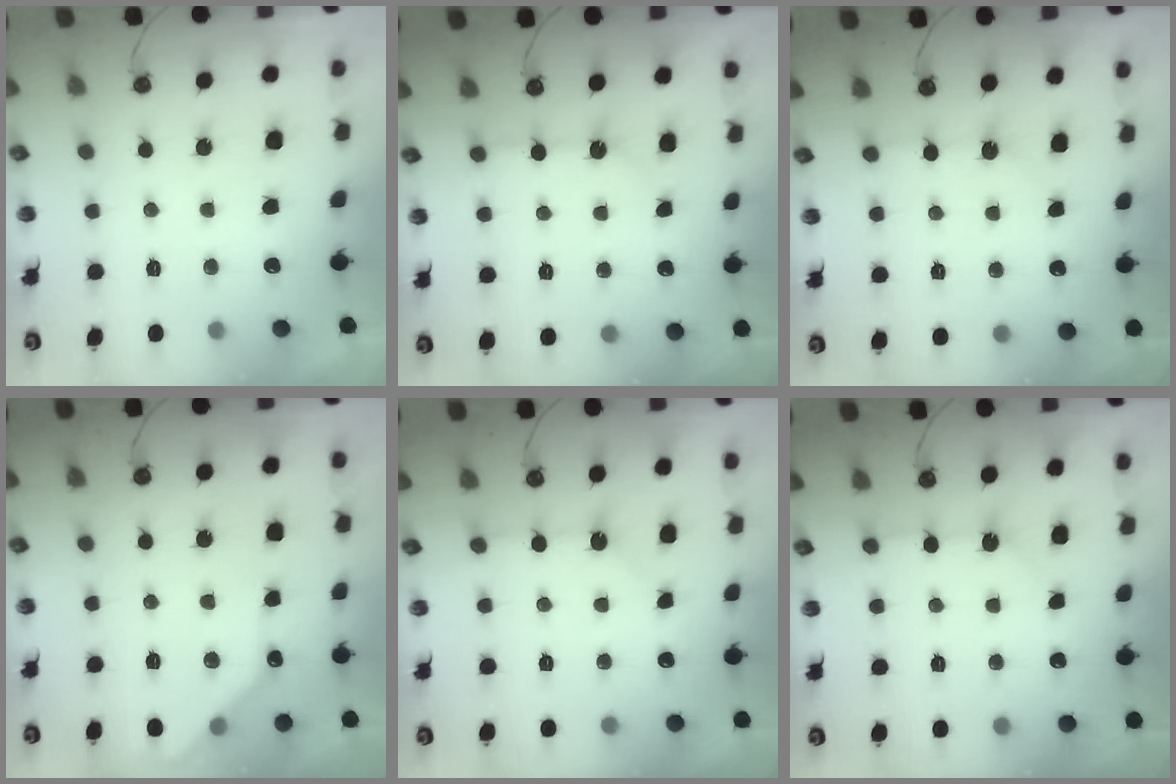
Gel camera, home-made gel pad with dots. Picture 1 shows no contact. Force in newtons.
{"total": 5.7, "press": 5.7, "slide": 0.6}
{"total": 2.1, "press": 2.1, "slide": 0.4}
{"total": 6.5, "press": 6.4, "slide": 0.8}
{"total": 2.9, "press": 2.9, "slide": 0.5}
{"total": 3.8, "press": 3.8, "slide": 0.6}